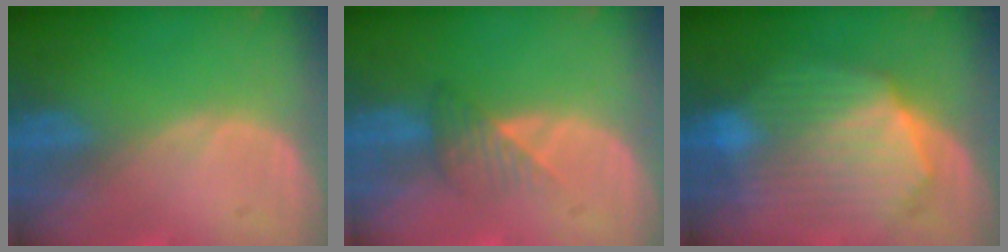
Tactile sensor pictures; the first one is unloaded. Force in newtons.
{"total": 3.3, "press": 3.0, "slide": 1.2}
{"total": 10.1, "press": 10.0, "slide": 0.9}